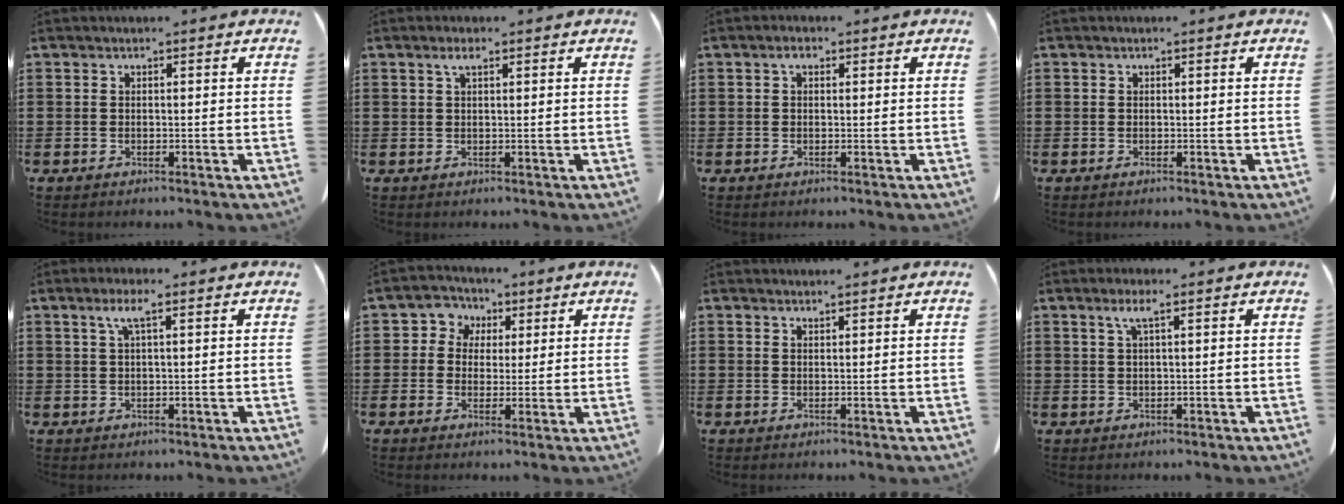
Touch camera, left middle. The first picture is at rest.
{"total": 1.9, "force": [1.0, 0.6, 1.5], "torque": [-0.033, 0.003, 0.016]}
{"total": 1.6, "force": [0.6, 0.9, 1.2], "torque": [-0.027, 0.009, 0.009]}
{"total": 0.0}
{"total": 2.9, "force": [1.3, 0.4, 2.6], "torque": [-0.055, 0.006, 0.021]}
{"total": 3.8, "force": [1.0, 3.6, 0.4], "torque": [-0.032, 0.010, 0.013]}
{"total": 0.9, "force": [0.9, 0.1, 0.1], "torque": [-0.005, -0.001, 0.018]}
{"total": 2.3, "force": [1.1, 0.3, 2.0], "torque": [-0.044, 0.003, 0.019]}